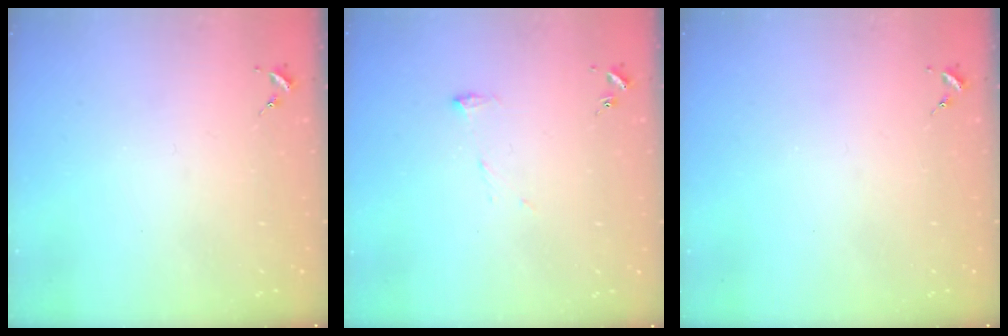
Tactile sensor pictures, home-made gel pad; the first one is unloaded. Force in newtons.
{"total": 7.1, "press": 7.0, "slide": 0.4}
{"total": 0.0}